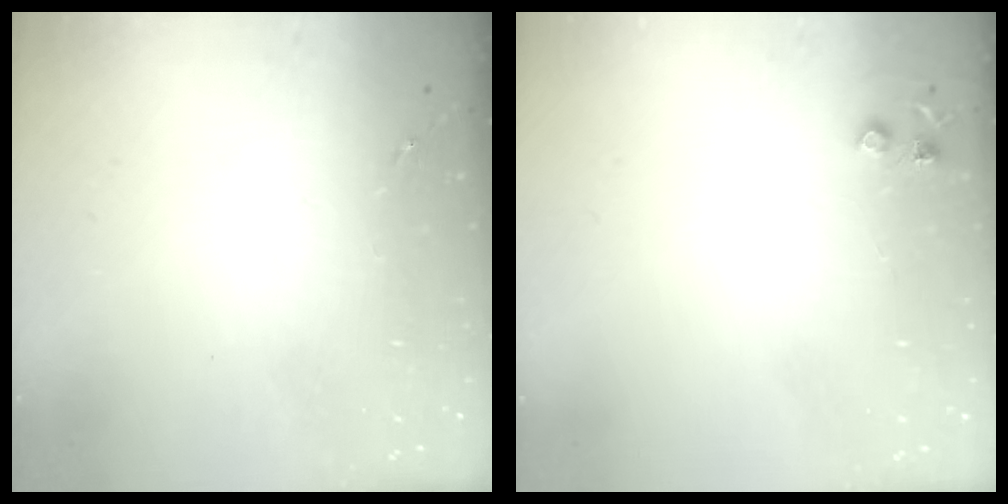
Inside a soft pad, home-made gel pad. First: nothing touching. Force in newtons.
{"total": 4.2, "press": 4.1, "slide": 0.7}